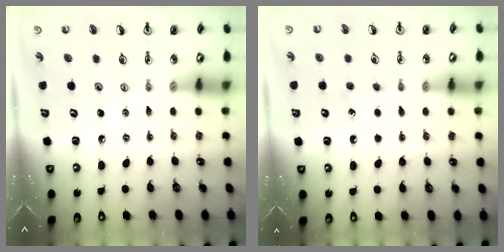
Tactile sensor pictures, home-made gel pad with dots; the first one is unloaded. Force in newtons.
{"total": 4.5, "press": 4.4, "slide": 0.5}